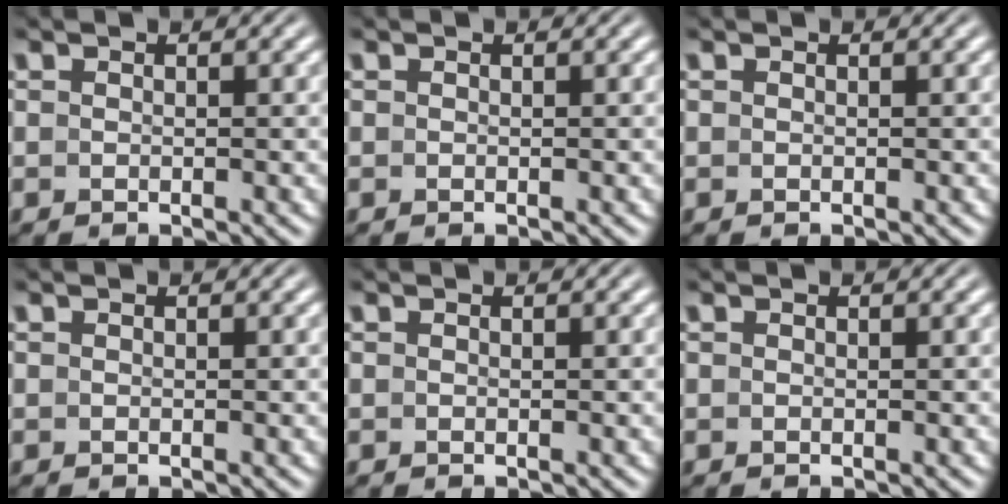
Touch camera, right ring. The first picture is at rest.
{"total": 0.0}
{"total": 0.0}
{"total": 0.0}
{"total": 0.0}
{"total": 0.0}